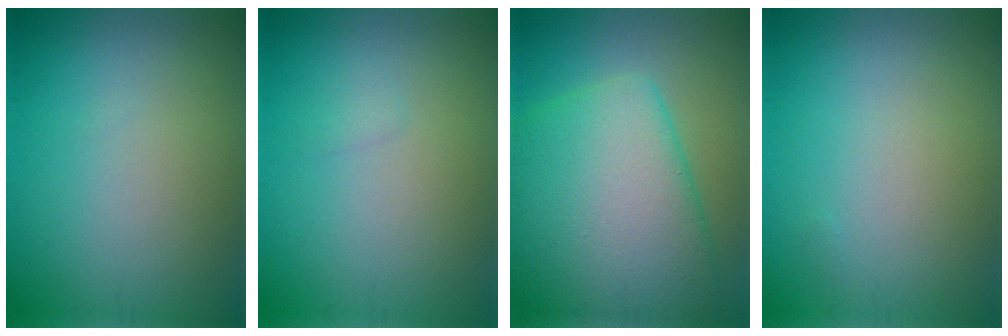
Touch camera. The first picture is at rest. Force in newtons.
{"total": 0.5, "press": 0.5, "slide": 0.0}
{"total": 12.4, "press": 12.4, "slide": 0.4}
{"total": 0.0}